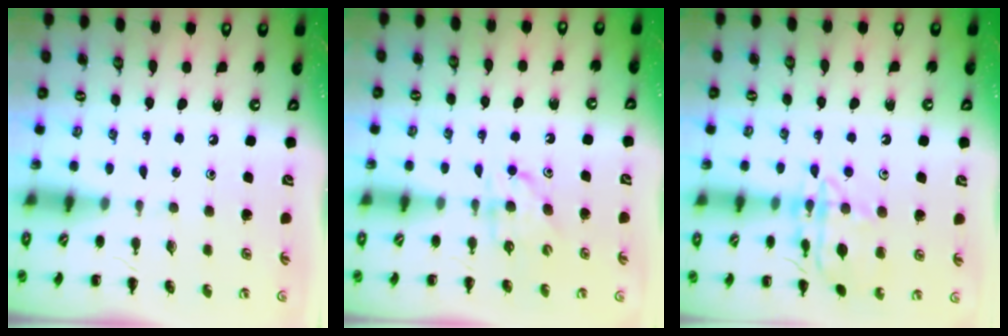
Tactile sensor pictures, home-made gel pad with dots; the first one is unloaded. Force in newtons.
{"total": 5.0, "press": 4.8, "slide": 1.4}
{"total": 14.5, "press": 14.4, "slide": 0.8}